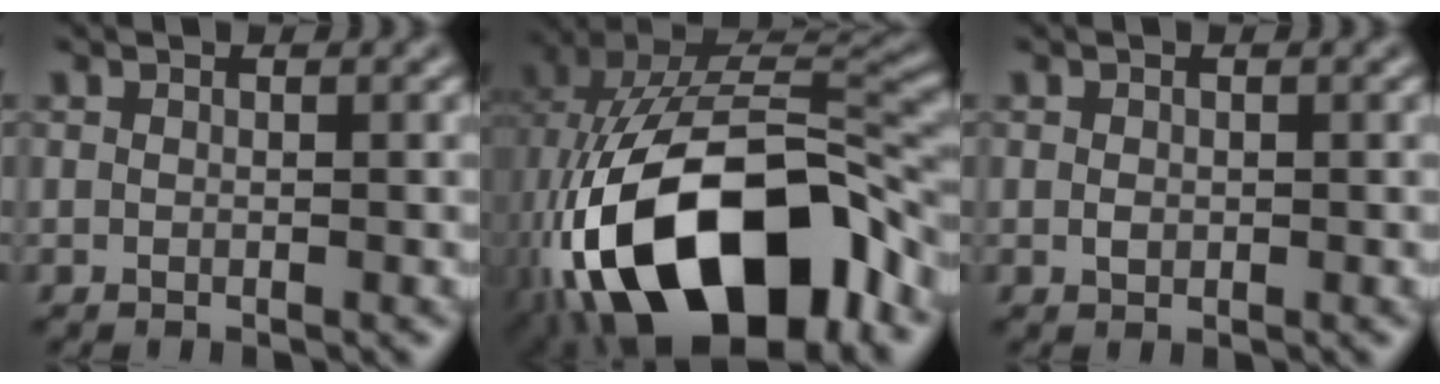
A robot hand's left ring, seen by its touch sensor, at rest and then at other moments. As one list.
[{"total": 18.1, "force": [-7.1, 9.4, 13.7], "torque": [-0.238, -0.007, -0.109]}, {"total": 0.7, "force": [0.0, 0.6, 0.5], "torque": [-0.008, -0.002, 0.000]}]